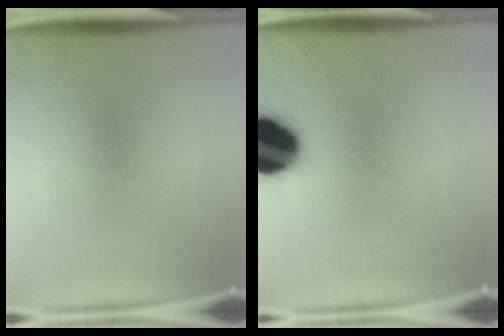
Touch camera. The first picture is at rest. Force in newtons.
{"total": 19.9}